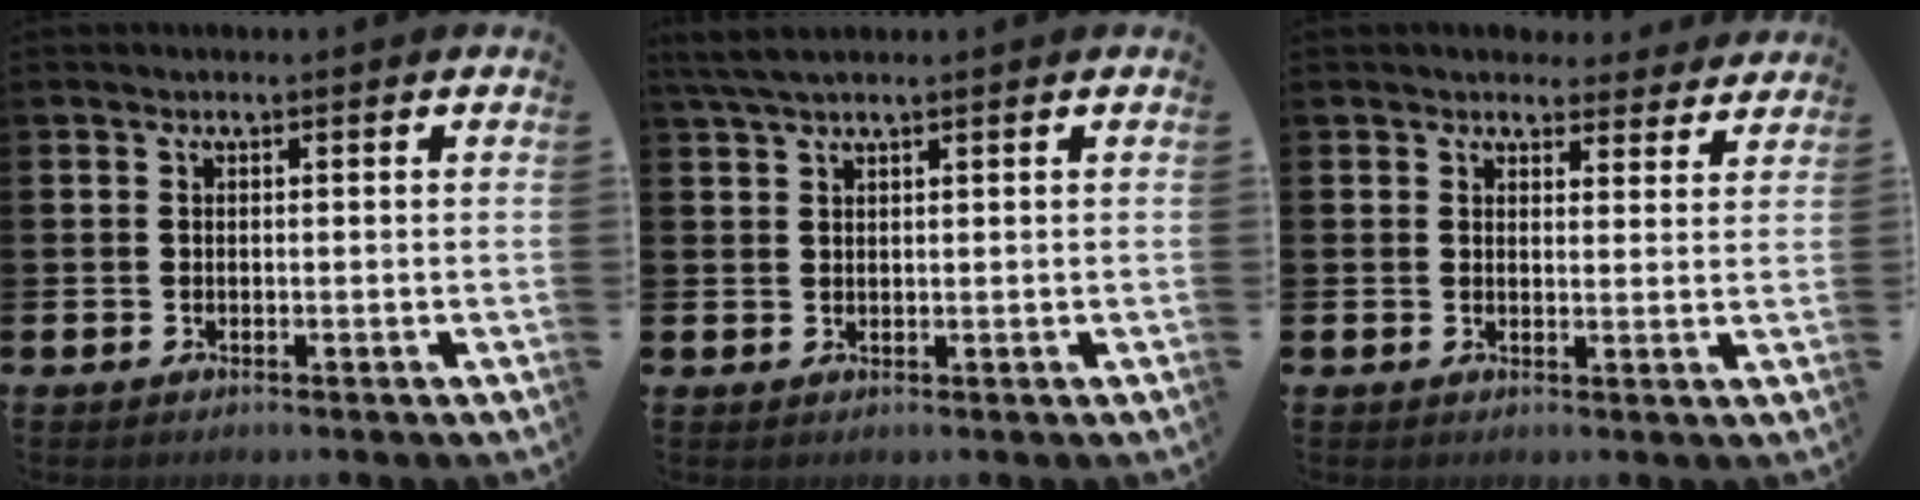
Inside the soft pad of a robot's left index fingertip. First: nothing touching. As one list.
[{"total": 2.6, "force": [2.1, 0.4, 1.5], "torque": [-0.035, 0.003, 0.038]}, {"total": 3.7, "force": [3.4, 1.4, -0.2], "torque": [0.014, -0.025, 0.057]}]